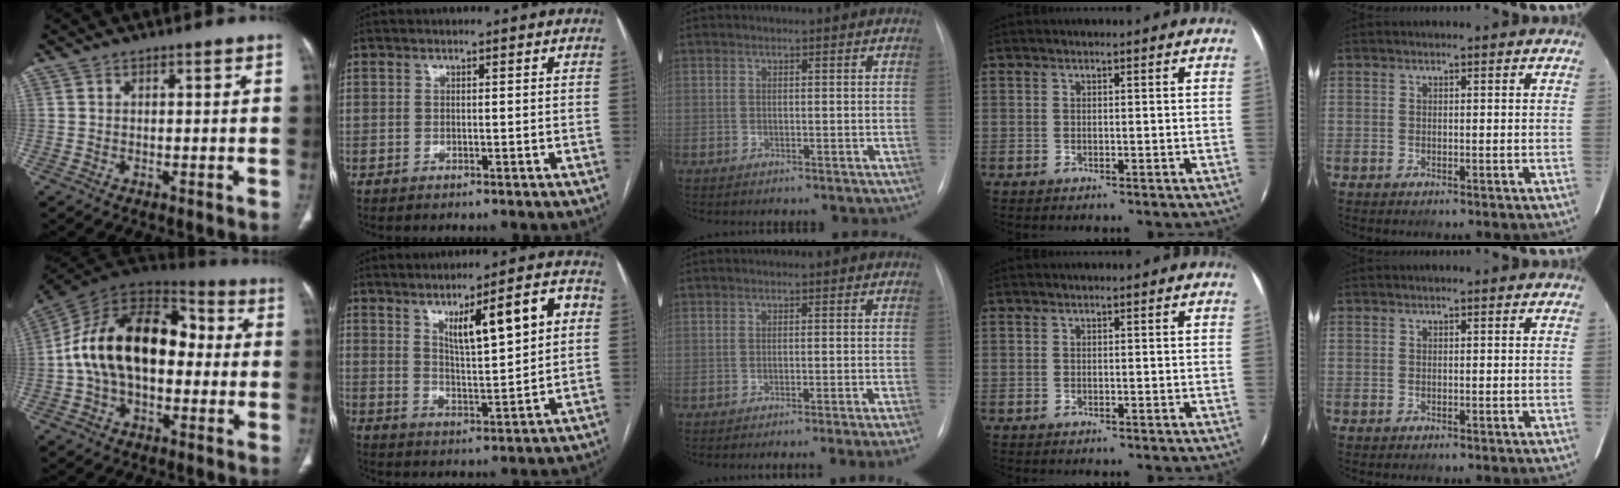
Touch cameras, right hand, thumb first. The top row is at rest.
{"thumb": {"total": 21.9, "force": [0.3, 13.6, 17.1], "torque": [-0.288, 0.045, -0.001]}, "index": {"total": 11.3, "force": [3.8, 1.9, 10.5], "torque": [-0.161, 0.011, 0.063]}, "middle": {"total": 9.4, "force": [-8.4, -2.6, 3.4], "torque": [-0.009, -0.021, -0.100]}}